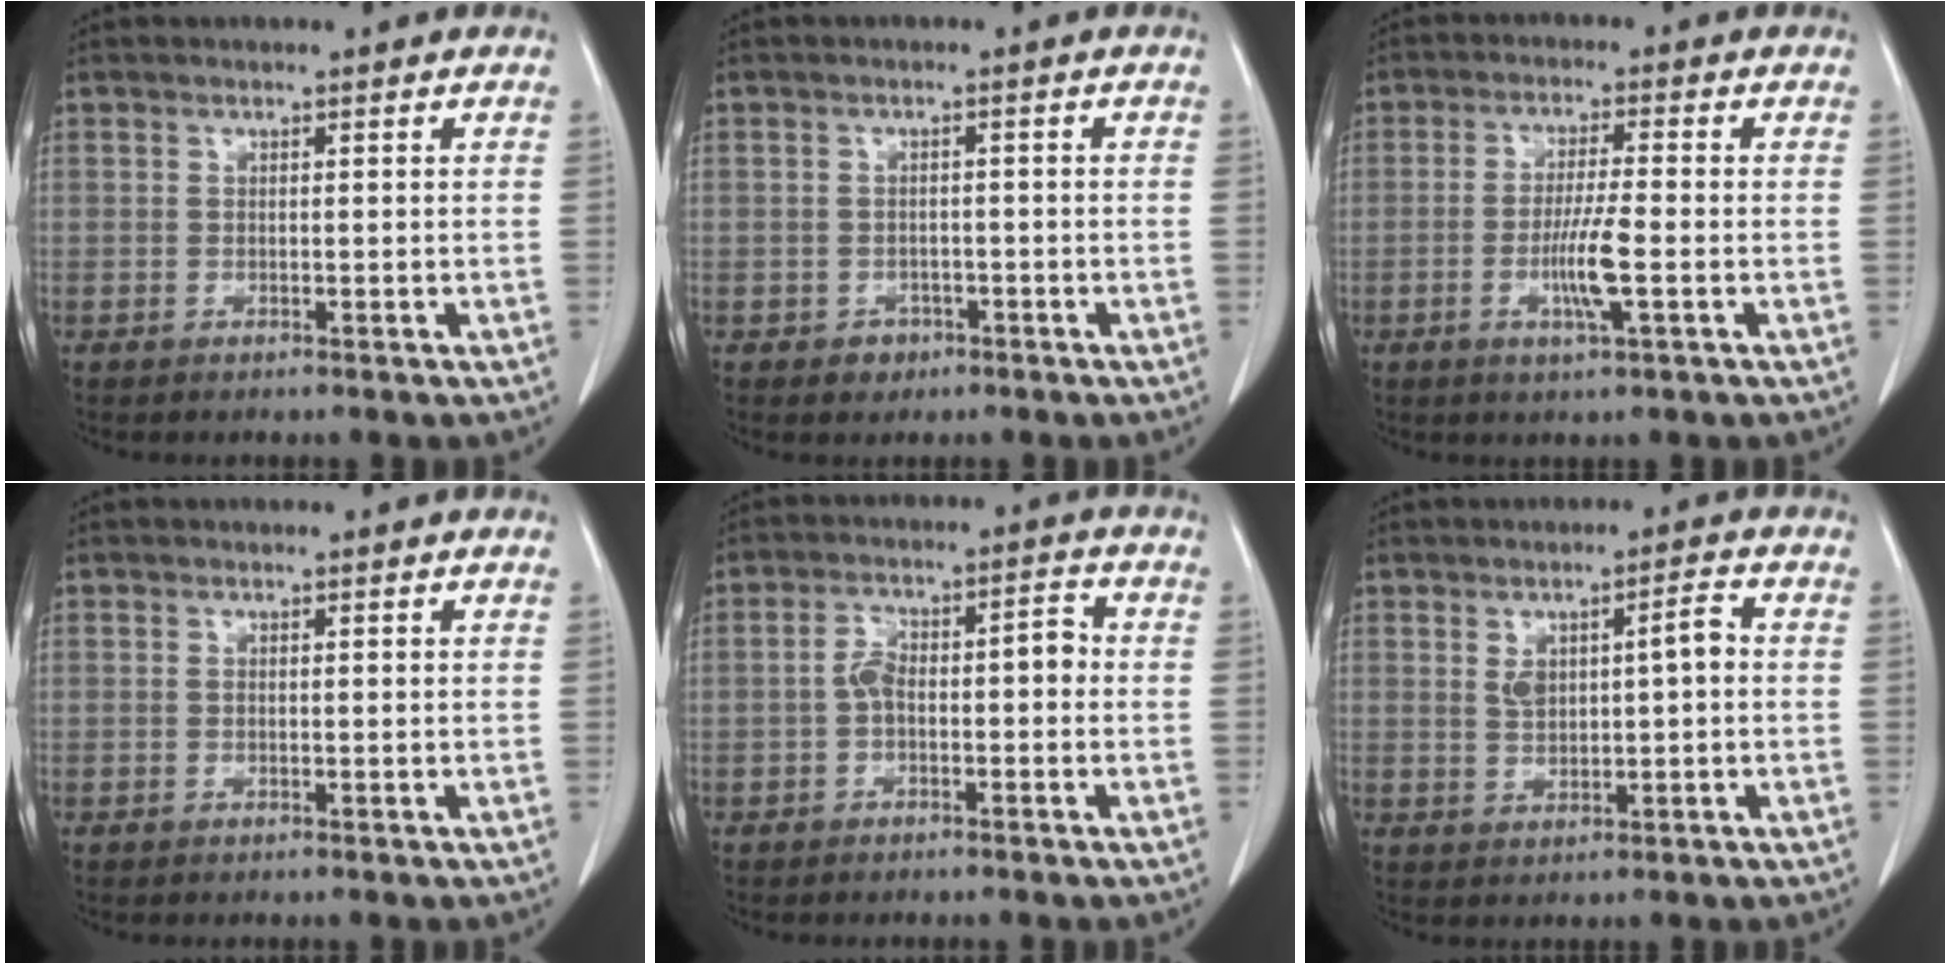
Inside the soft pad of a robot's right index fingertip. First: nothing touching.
{"total": 2.3, "force": [-1.2, 1.9, 0.5], "torque": [-0.002, 0.008, -0.015]}
{"total": 6.1, "force": [-1.8, 0.1, 5.8], "torque": [-0.110, -0.009, -0.034]}
{"total": 0.0}
{"total": 5.9, "force": [-1.0, 2.6, 5.3], "torque": [-0.094, 0.037, -0.017]}
{"total": 5.1, "force": [0.8, 1.6, 4.8], "torque": [-0.083, 0.017, 0.020]}